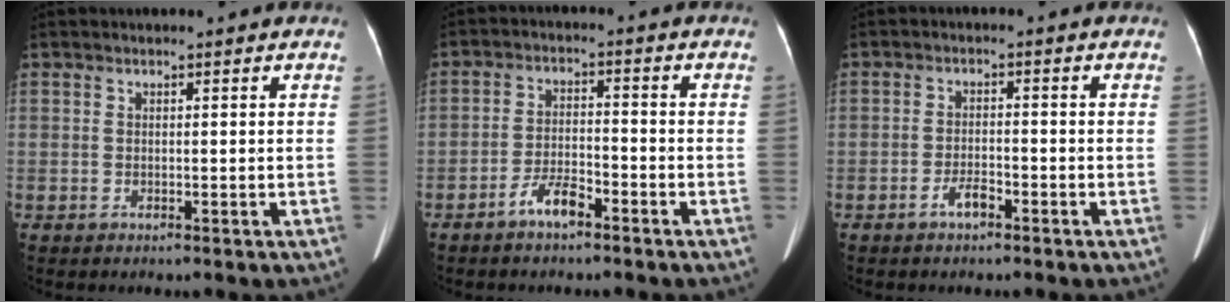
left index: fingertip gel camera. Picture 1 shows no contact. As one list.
[{"total": 4.5, "force": [-3.3, 1.3, 2.8], "torque": [-0.059, 0.005, -0.061]}, {"total": 2.6, "force": [-1.9, 0.8, 1.6], "torque": [-0.031, 0.002, -0.034]}]